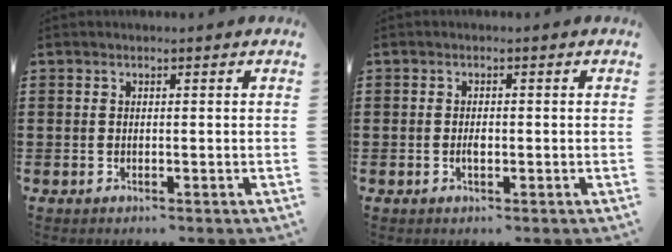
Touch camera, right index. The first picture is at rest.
{"total": 1.3, "force": [-0.3, 0.5, 1.1], "torque": [-0.022, 0.000, -0.005]}